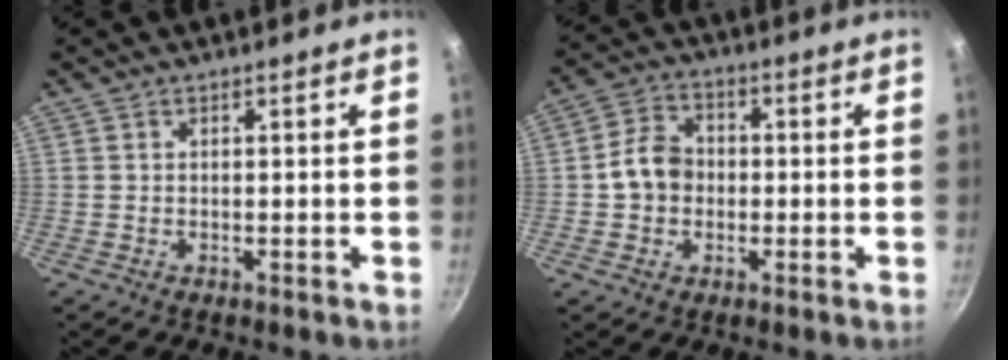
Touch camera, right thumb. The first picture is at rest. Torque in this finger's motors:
{"motor_torque": [-0.35, 0.58, 0.07, -0.07, 0.06]}